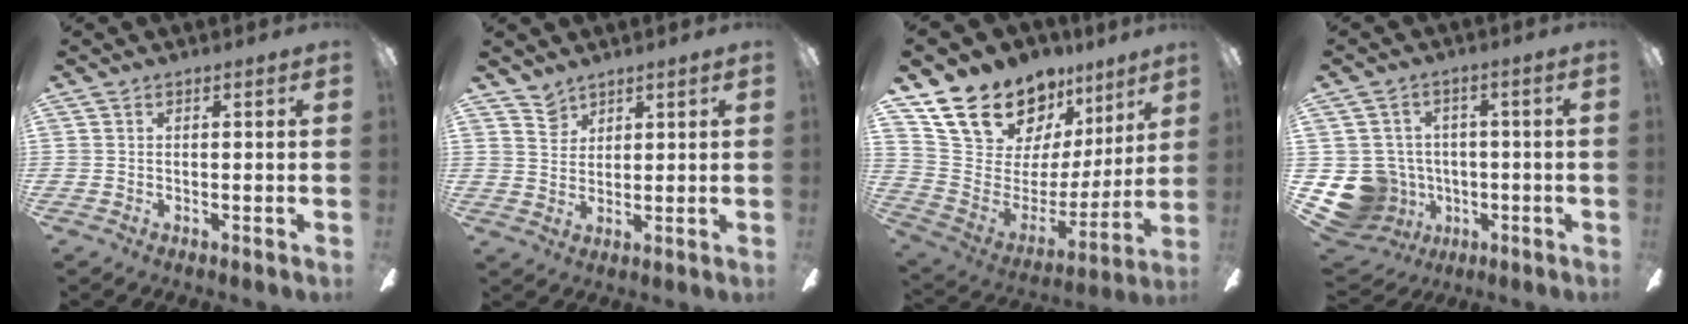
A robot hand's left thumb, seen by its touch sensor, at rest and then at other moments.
{"total": 4.1, "force": [3.4, 2.2, 0.4], "torque": [-0.011, -0.012, 0.065]}
{"total": 20.6, "force": [16.4, 9.9, 7.5], "torque": [-0.139, -0.119, 0.307]}
{"total": 10.9, "force": [-2.8, 10.2, 2.6], "torque": [-0.088, 0.014, -0.041]}